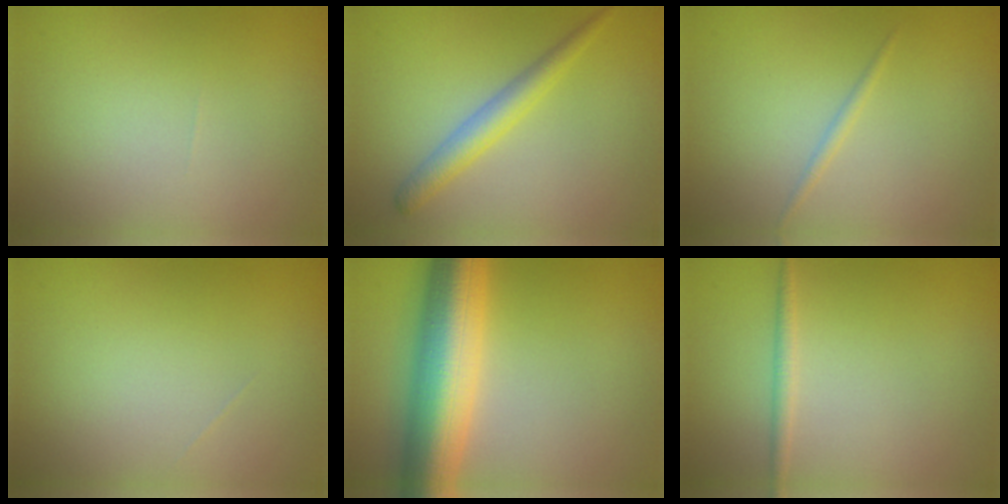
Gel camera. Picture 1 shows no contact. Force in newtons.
{"total": 2.6, "press": 2.6, "slide": 0.1}
{"total": 0.8, "press": 0.8, "slide": 0.0}
{"total": 0.0}
{"total": 10.1, "press": 10.1, "slide": 0.1}
{"total": 1.1, "press": 1.1, "slide": 0.1}